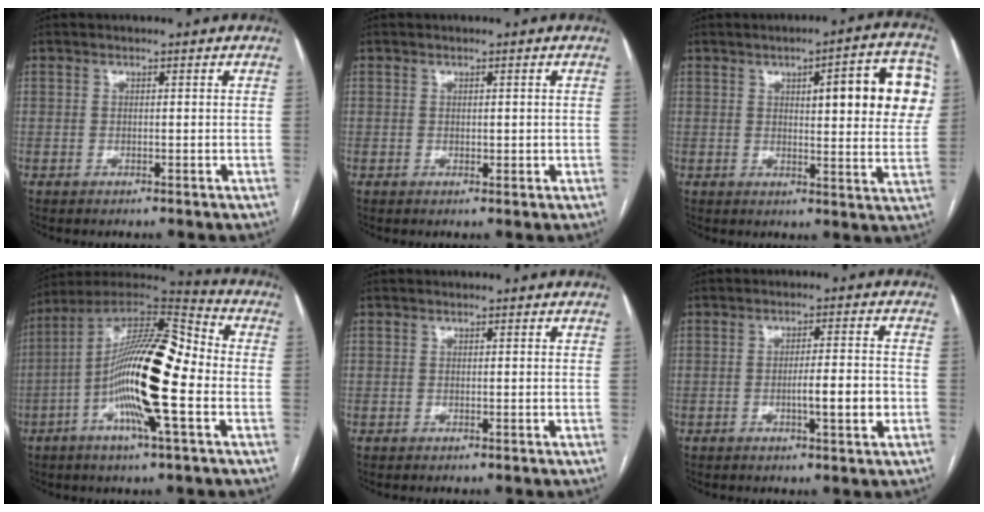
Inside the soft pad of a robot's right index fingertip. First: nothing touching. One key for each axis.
{"total": 1.3, "fx": 0.2, "fy": 0.9, "fz": 0.9, "tx": -0.007, "ty": 0.001, "tz": 0.007}
{"total": 13.6, "fx": 3.8, "fy": 2.9, "fz": 12.7, "tx": -0.146, "ty": 0.018, "tz": 0.042}
{"total": 19.1, "fx": -3.5, "fy": 2.9, "fz": 18.6, "tx": -0.335, "ty": 0.012, "tz": -0.065}
{"total": 0.0}
{"total": 5.8, "fx": -1.5, "fy": 0.5, "fz": 5.6, "tx": -0.086, "ty": 0.003, "tz": -0.018}